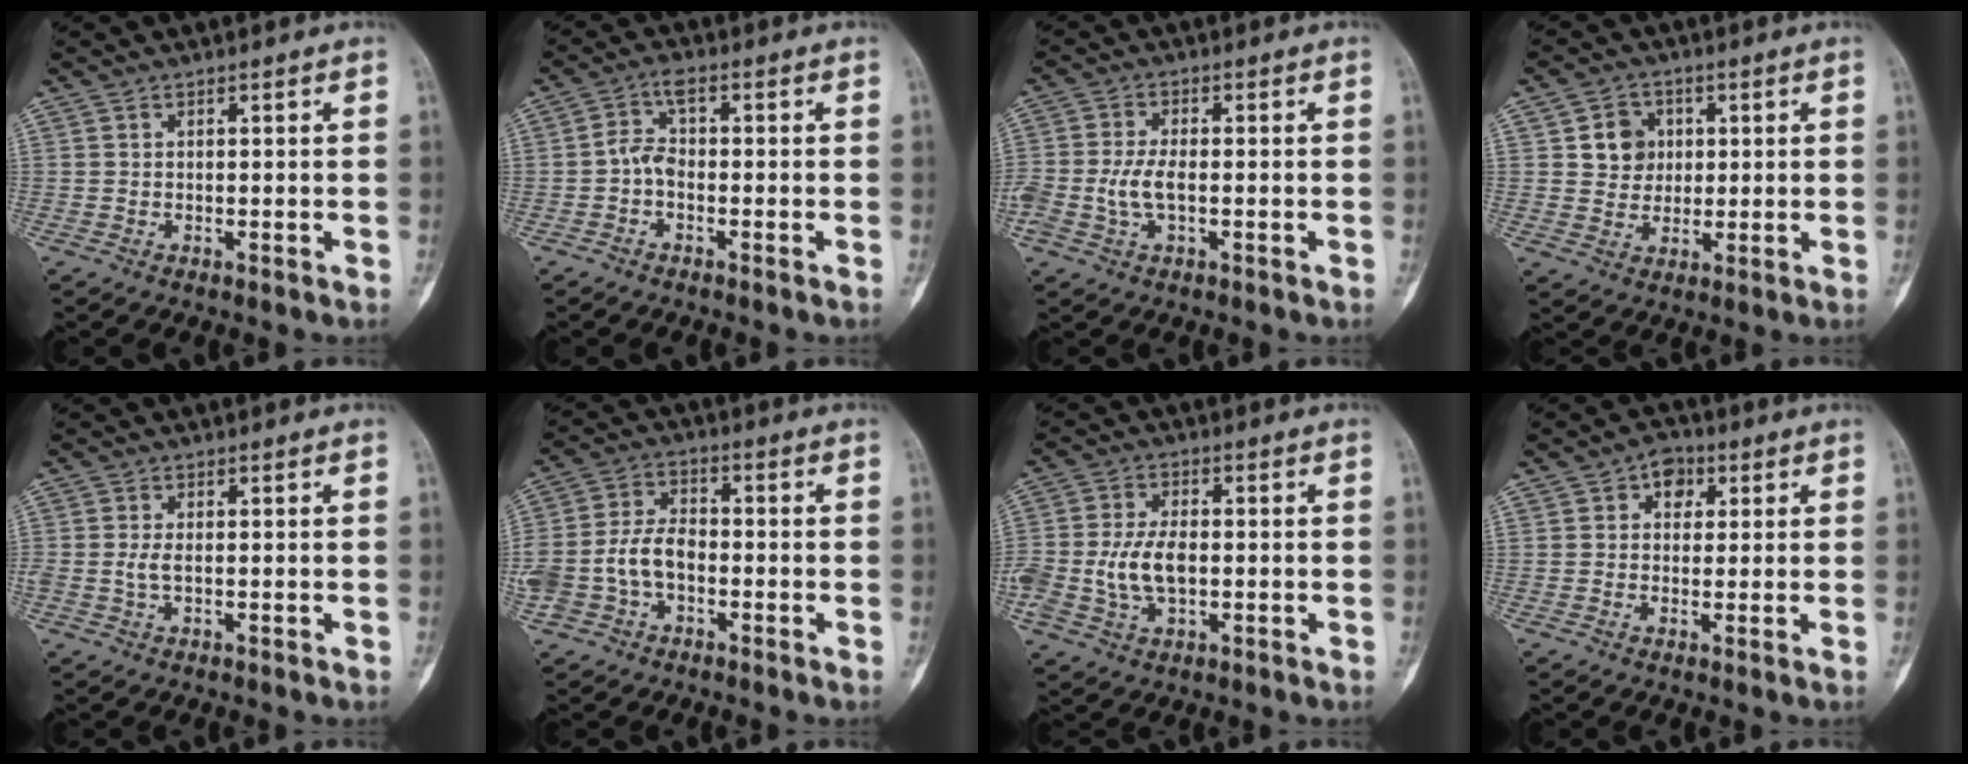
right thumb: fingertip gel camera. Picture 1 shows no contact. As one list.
[{"total": 3.8, "force": [-1.0, 2.0, 3.0], "torque": [-0.060, 0.019, -0.027]}, {"total": 5.2, "force": [-0.9, 2.6, 4.4], "torque": [-0.103, 0.010, -0.017]}, {"total": 6.5, "force": [1.5, 5.8, 2.6], "torque": [-0.009, -0.001, 0.025]}, {"total": 2.1, "force": [-0.1, 1.0, 1.8], "torque": [-0.043, 0.000, -0.001]}, {"total": 10.3, "force": [-2.5, 6.9, 7.3], "torque": [-0.154, 0.036, -0.050]}, {"total": 8.8, "force": [-0.9, 5.2, 7.0], "torque": [-0.144, 0.010, -0.016]}, {"total": 4.5, "force": [1.4, 3.5, 2.6], "torque": [-0.014, 0.006, 0.014]}]